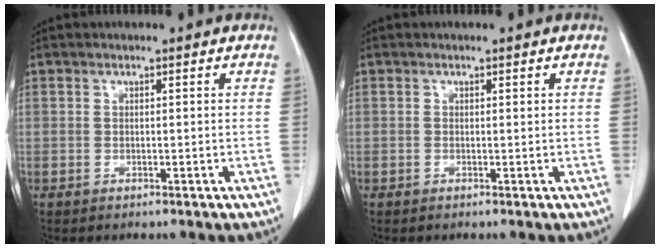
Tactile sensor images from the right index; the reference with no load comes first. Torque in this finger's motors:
{"motor_torque": [-0.07, 0.03, 0.00, -0.01]}